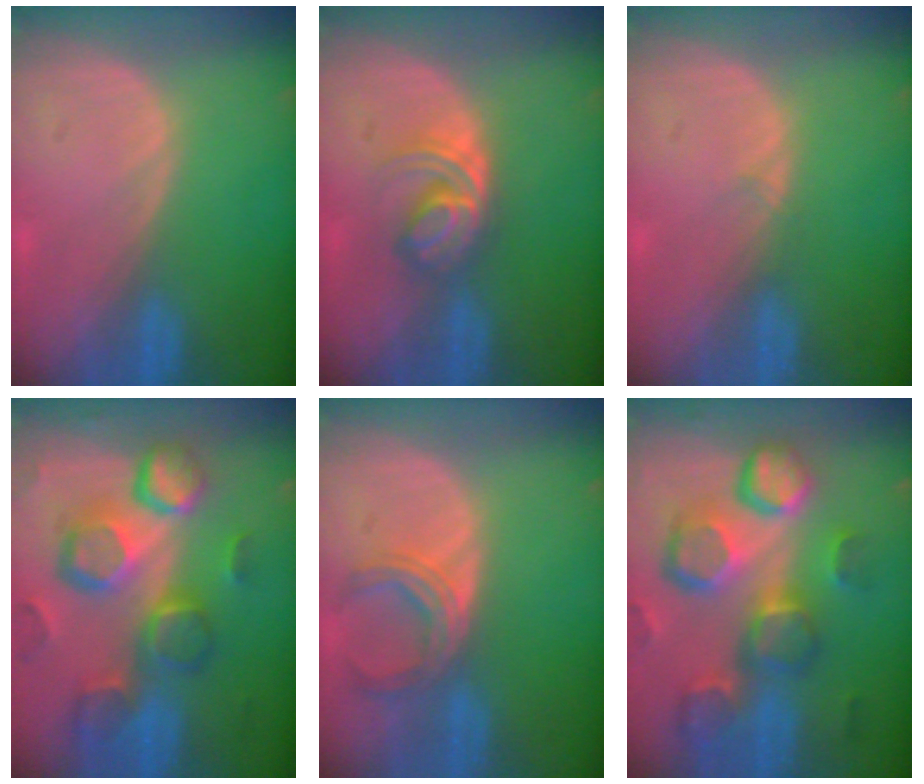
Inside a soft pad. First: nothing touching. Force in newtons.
{"total": 5.9, "press": 5.1, "slide": 3.1}
{"total": 0.6, "press": 0.6, "slide": 0.1}
{"total": 12.5, "press": 10.9, "slide": 6.1}
{"total": 4.9, "press": 4.9, "slide": 0.7}
{"total": 13.1, "press": 11.4, "slide": 6.4}